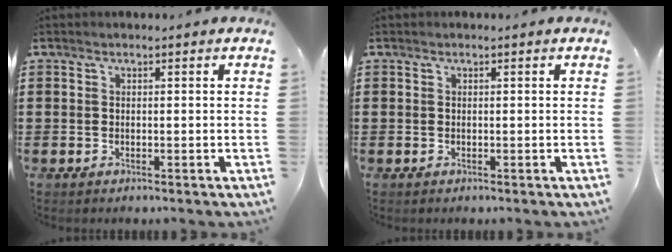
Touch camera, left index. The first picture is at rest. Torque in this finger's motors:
{"motor_torque": [-0.01, 0.00, 0.00, 0.00]}